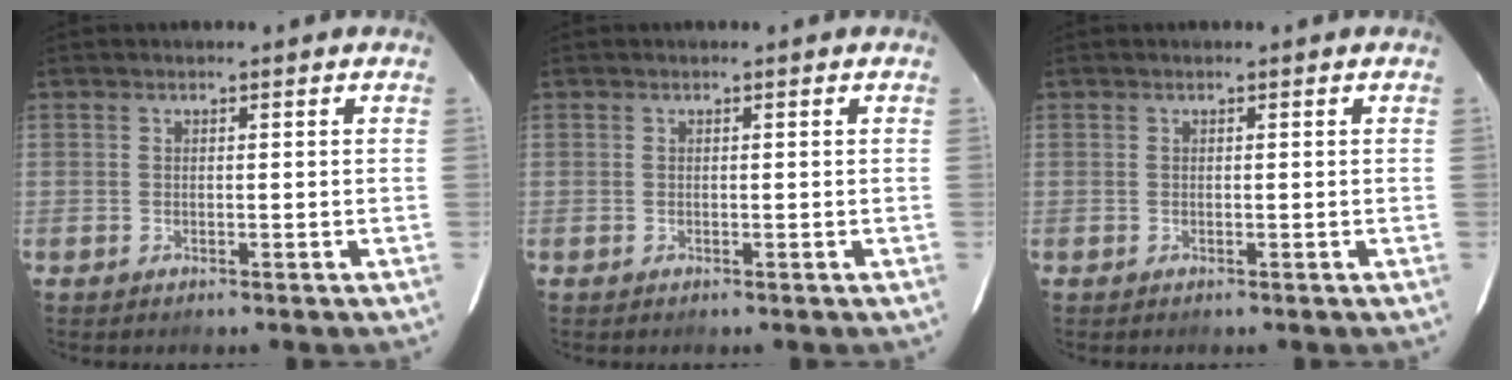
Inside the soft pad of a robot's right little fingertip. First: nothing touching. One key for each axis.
{"total": 0.0}
{"total": 0.0}